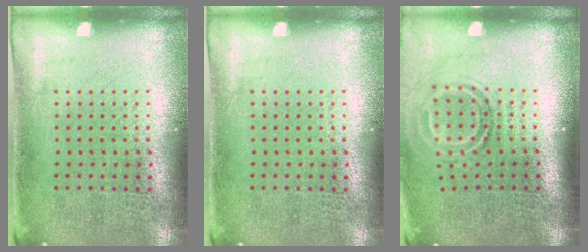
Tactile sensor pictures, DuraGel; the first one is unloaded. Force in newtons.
{"total": 0.0}
{"total": 1.8, "press": 1.1, "slide": 1.4}